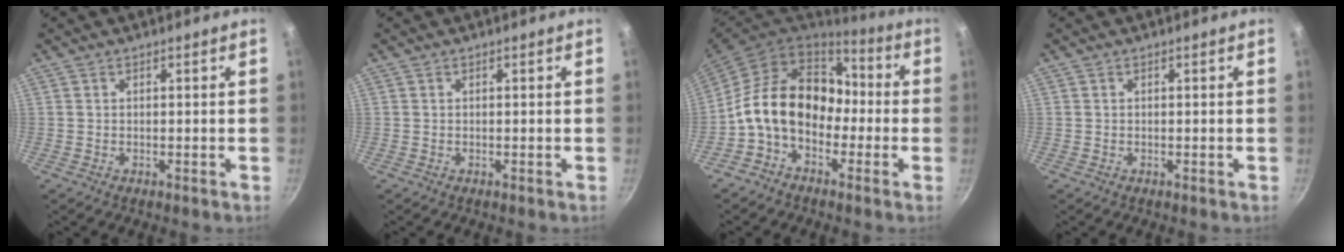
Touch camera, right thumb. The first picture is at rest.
{"total": 0.0}
{"total": 15.8, "force": [-2.3, 11.8, 10.2], "torque": [-0.145, 0.053, -0.057]}
{"total": 0.0}